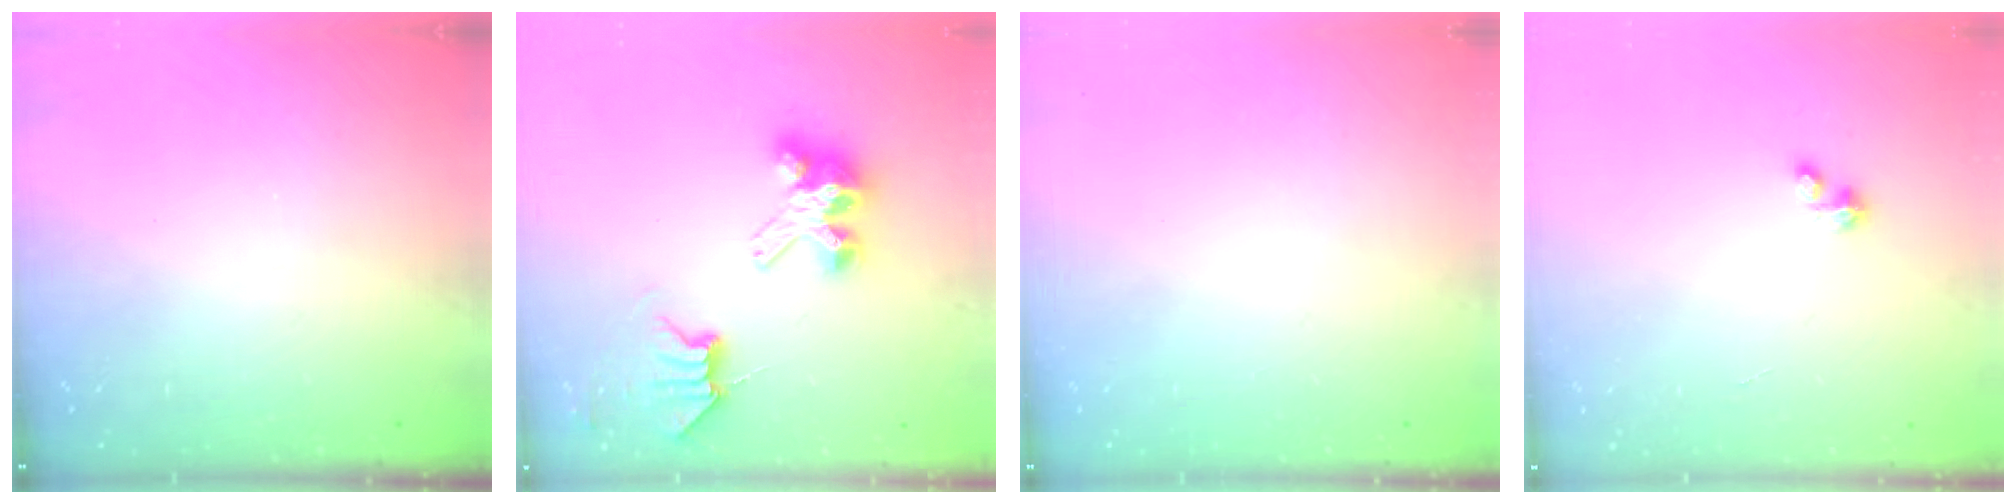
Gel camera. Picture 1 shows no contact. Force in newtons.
{"total": 7.4, "press": 7.4, "slide": 0.2}
{"total": 0.0}
{"total": 0.9, "press": 0.9, "slide": 0.3}